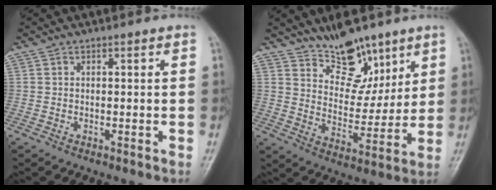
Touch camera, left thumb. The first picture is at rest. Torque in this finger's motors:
{"motor_torque": [0.28, 0.23, -0.09, -0.26, 0.08]}